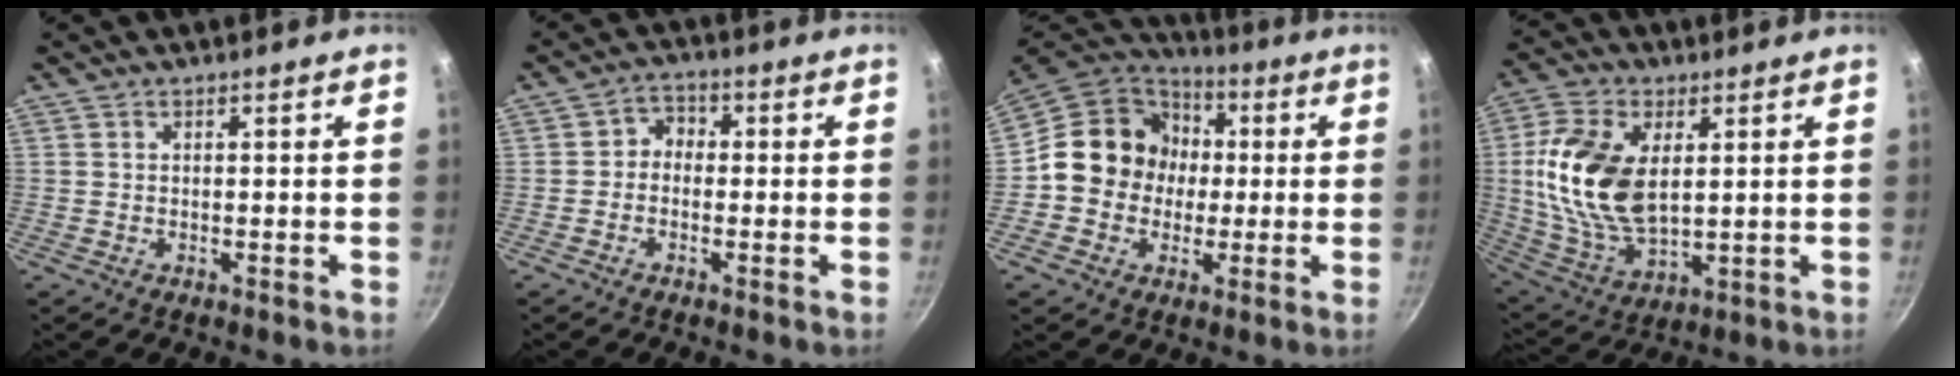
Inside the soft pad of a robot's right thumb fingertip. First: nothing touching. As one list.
[{"total": 3.3, "force": [-0.6, 2.8, 1.6], "torque": [-0.008, 0.016, -0.023]}, {"total": 14.5, "force": [0.3, 13.2, 6.1], "torque": [-0.062, 0.032, -0.011]}, {"total": 17.6, "force": [3.0, 10.2, 14.1], "torque": [-0.268, -0.008, 0.065]}]